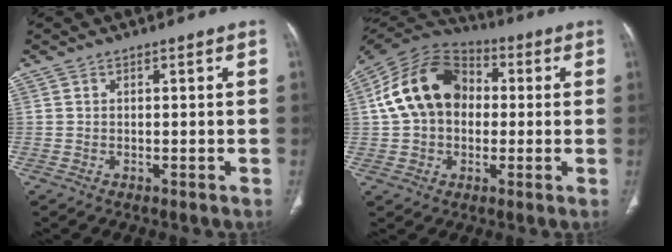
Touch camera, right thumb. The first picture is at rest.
{"total": 16.8, "force": [1.5, 12.5, 11.1], "torque": [-0.182, 0.034, 0.017]}